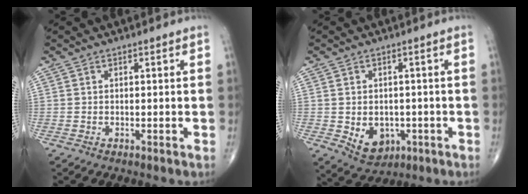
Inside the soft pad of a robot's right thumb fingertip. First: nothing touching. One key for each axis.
{"total": 7.2, "fx": -1.7, "fy": 5.5, "fz": 4.4, "tx": -0.046, "ty": 0.003, "tz": -0.009}